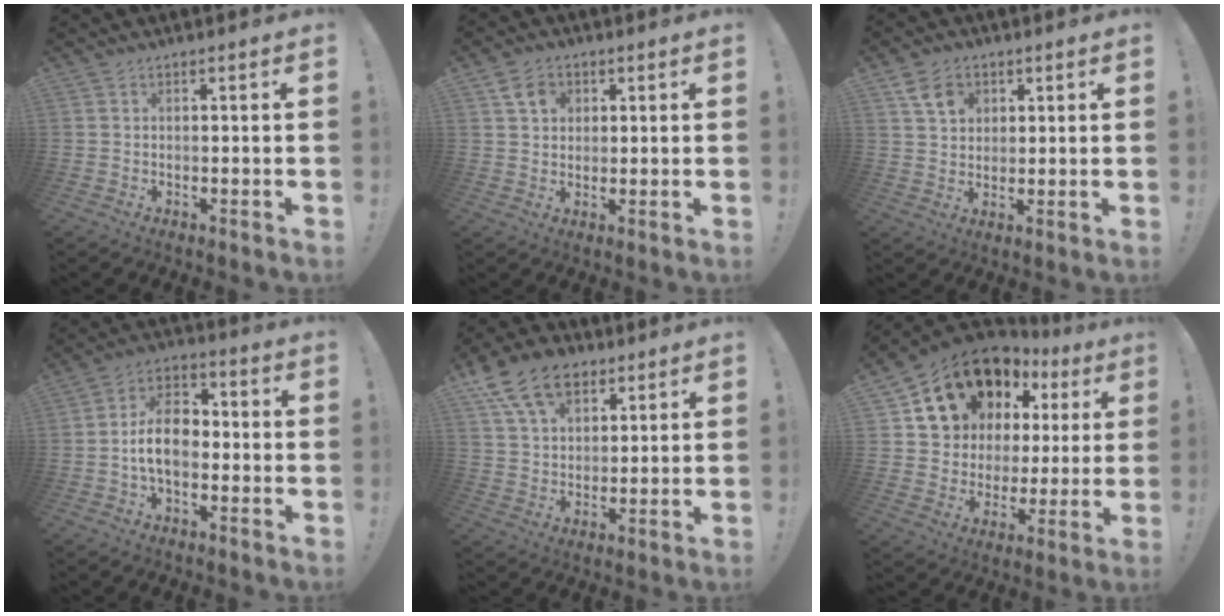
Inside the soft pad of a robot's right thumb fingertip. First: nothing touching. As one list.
[{"total": 6.2, "force": [2.6, 4.8, 2.9], "torque": [-0.043, -0.001, 0.049]}, {"total": 7.4, "force": [3.5, 5.6, 3.4], "torque": [-0.048, -0.005, 0.067]}, {"total": 11.5, "force": [-1.8, 7.2, 8.8], "torque": [-0.162, 0.013, -0.032]}, {"total": 14.5, "force": [7.9, 9.5, 7.7], "torque": [-0.129, -0.030, 0.151]}, {"total": 17.0, "force": [10.2, 11.6, 7.1], "torque": [-0.116, -0.068, 0.209]}]